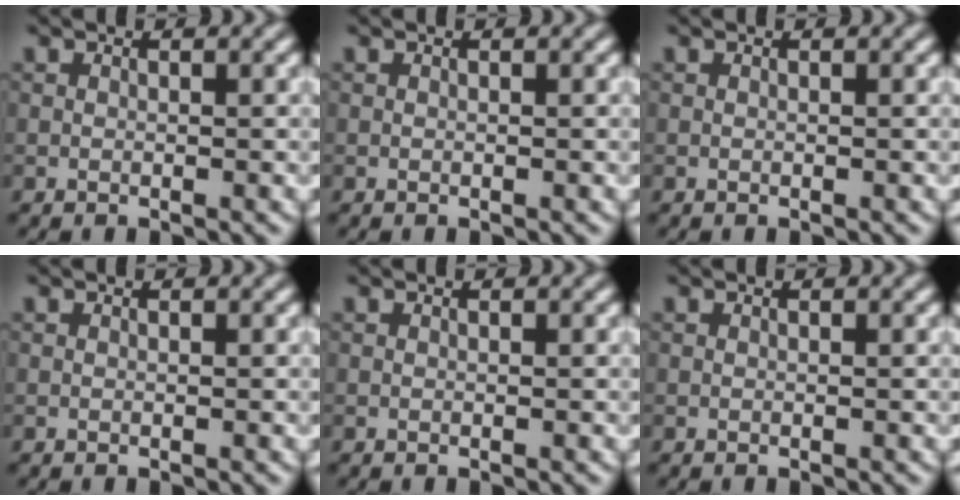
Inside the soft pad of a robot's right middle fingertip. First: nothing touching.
{"total": 0.0}
{"total": 0.0}
{"total": 0.0}
{"total": 0.0}
{"total": 0.0}